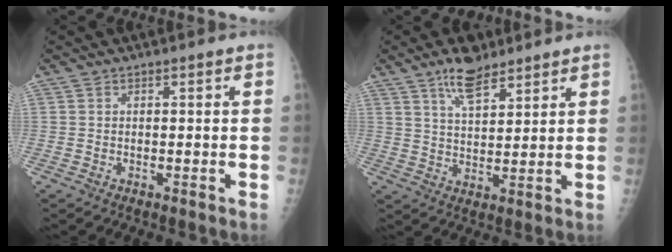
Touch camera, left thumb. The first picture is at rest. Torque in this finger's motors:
{"motor_torque": [0.36, -0.34, 0.76, -0.55, 0.05]}